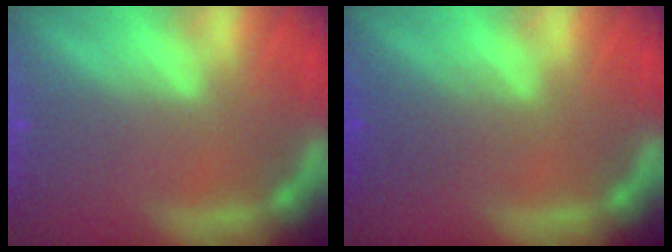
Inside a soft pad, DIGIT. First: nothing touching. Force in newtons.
{"total": 2.5}